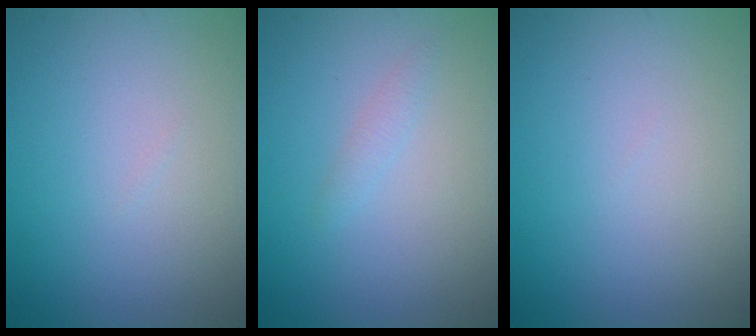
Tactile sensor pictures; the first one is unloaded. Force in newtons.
{"total": 0.9, "press": 0.8, "slide": 0.1}
{"total": 0.0}